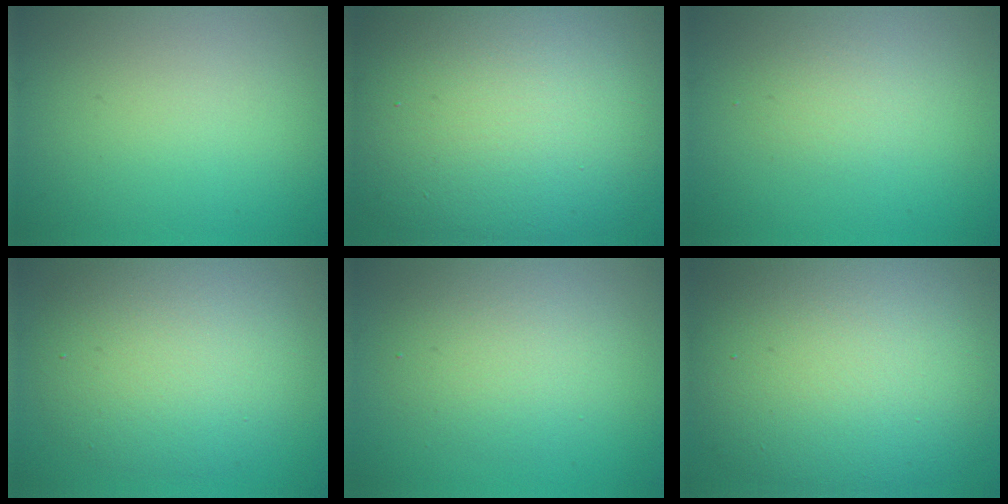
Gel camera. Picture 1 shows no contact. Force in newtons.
{"total": 17.5, "press": 17.5, "slide": 0.9}
{"total": 1.5, "press": 1.5, "slide": 0.1}
{"total": 7.3, "press": 7.3, "slide": 0.5}
{"total": 3.9, "press": 3.9, "slide": 0.2}
{"total": 14.7, "press": 14.6, "slide": 0.9}